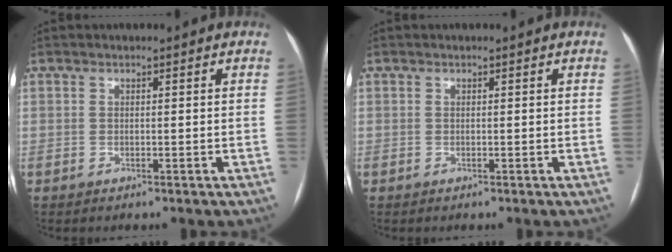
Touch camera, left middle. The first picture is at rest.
{"total": 0.0}